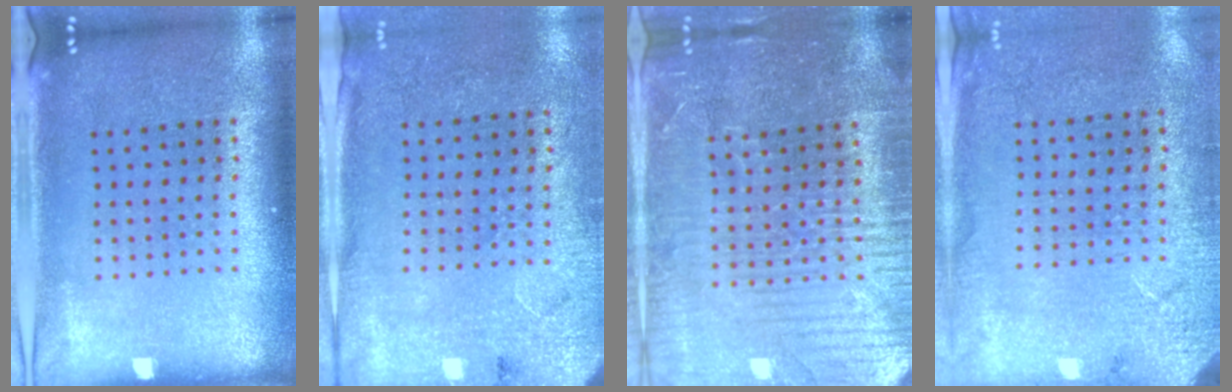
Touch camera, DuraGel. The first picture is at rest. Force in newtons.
{"total": 2.7, "press": 2.2, "slide": 1.6}
{"total": 4.3, "press": 4.1, "slide": 1.5}
{"total": 2.6, "press": 2.4, "slide": 0.9}